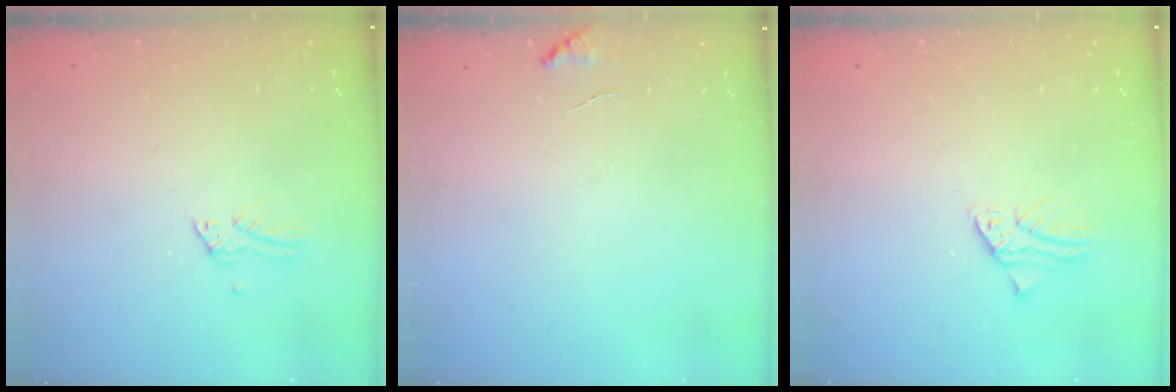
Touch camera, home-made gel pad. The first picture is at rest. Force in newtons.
{"total": 5.4, "press": 5.4, "slide": 0.6}
{"total": 1.1, "press": 1.1, "slide": 0.1}